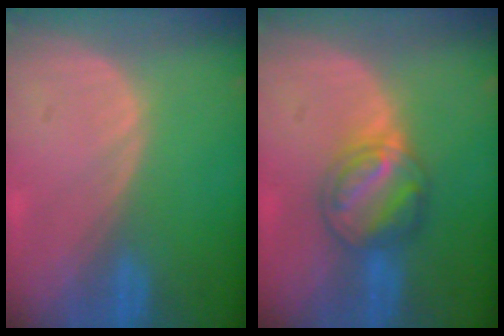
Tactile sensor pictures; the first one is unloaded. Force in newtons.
{"total": 6.1, "press": 6.0, "slide": 0.8}